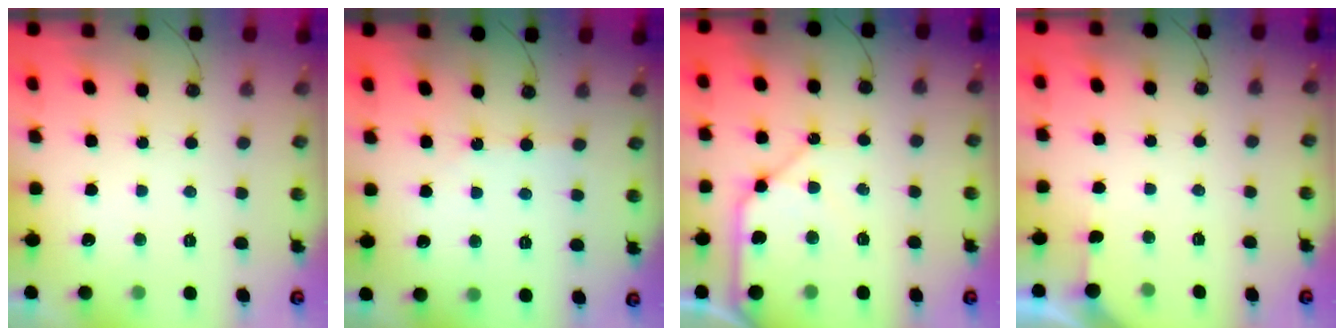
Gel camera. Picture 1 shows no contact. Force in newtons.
{"total": 2.5, "press": 2.5, "slide": 0.4}
{"total": 10.3, "press": 10.2, "slide": 1.2}
{"total": 2.4, "press": 2.4, "slide": 0.4}